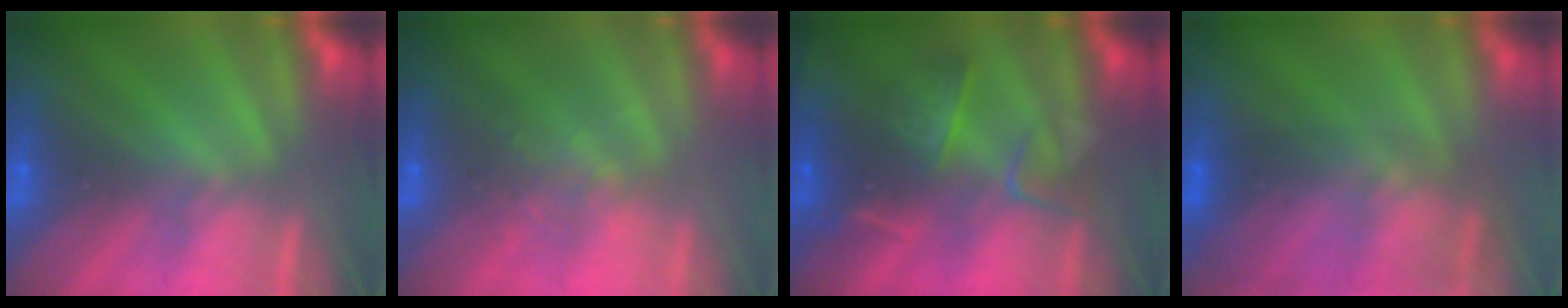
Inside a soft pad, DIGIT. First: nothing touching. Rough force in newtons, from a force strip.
{"total": 3.9}
{"total": 2.7}
{"total": 2.9}